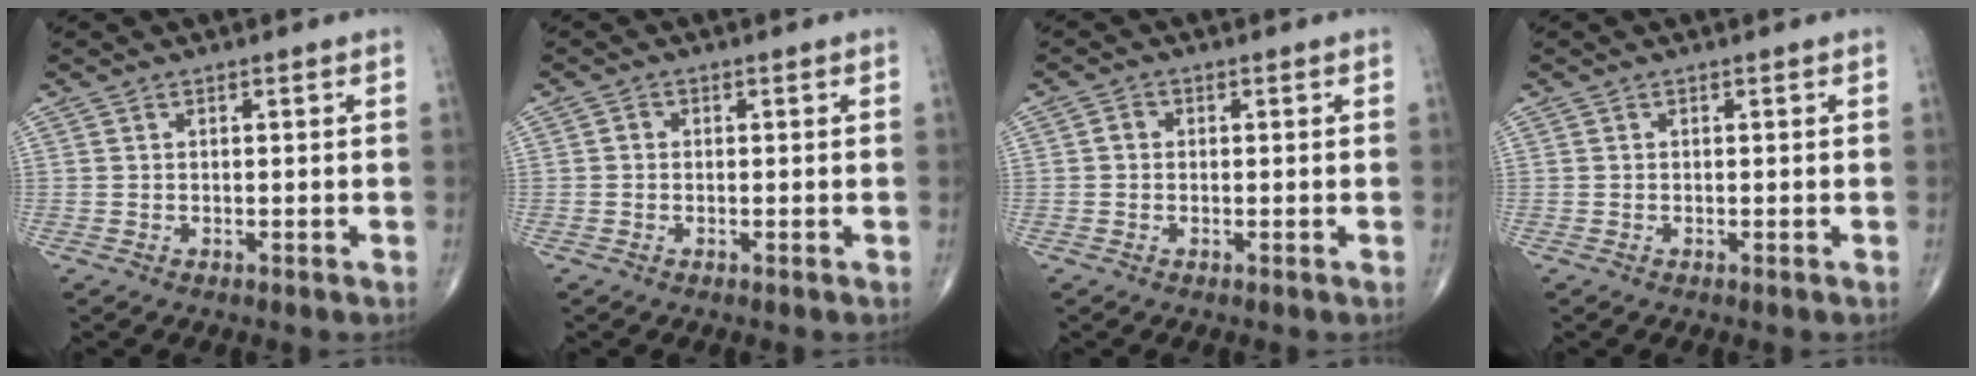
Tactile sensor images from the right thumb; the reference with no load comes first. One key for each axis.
{"total": 0.9, "fx": -0.1, "fy": 0.8, "fz": 0.4, "tx": -0.001, "ty": 0.003, "tz": -0.007}
{"total": 1.5, "fx": 0.0, "fy": 1.3, "fz": 0.7, "tx": -0.005, "ty": 0.004, "tz": -0.005}
{"total": 0.0}